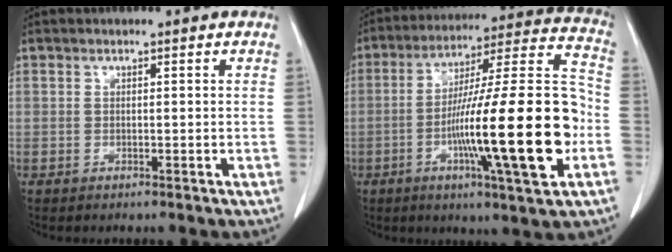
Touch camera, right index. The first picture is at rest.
{"total": 23.1, "force": [-5.9, 1.3, 22.3], "torque": [-0.341, -0.002, -0.095]}